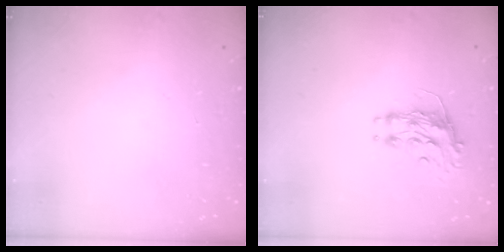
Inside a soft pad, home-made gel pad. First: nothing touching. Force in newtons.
{"total": 8.3, "press": 8.3, "slide": 0.1}